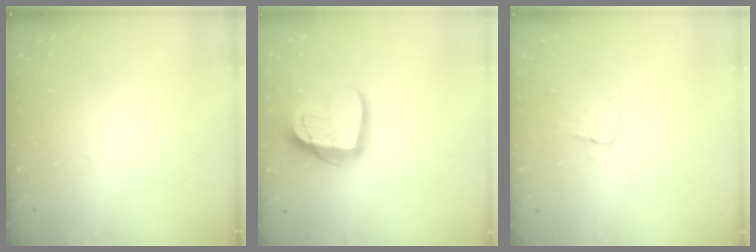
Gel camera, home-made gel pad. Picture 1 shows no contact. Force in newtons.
{"total": 15.9, "press": 15.9, "slide": 1.3}
{"total": 4.8, "press": 4.8, "slide": 0.3}